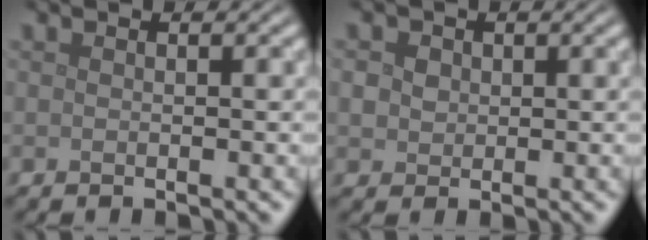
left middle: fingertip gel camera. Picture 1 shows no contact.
{"total": 3.0, "force": [1.1, 2.4, 1.4], "torque": [-0.025, 0.011, 0.013]}